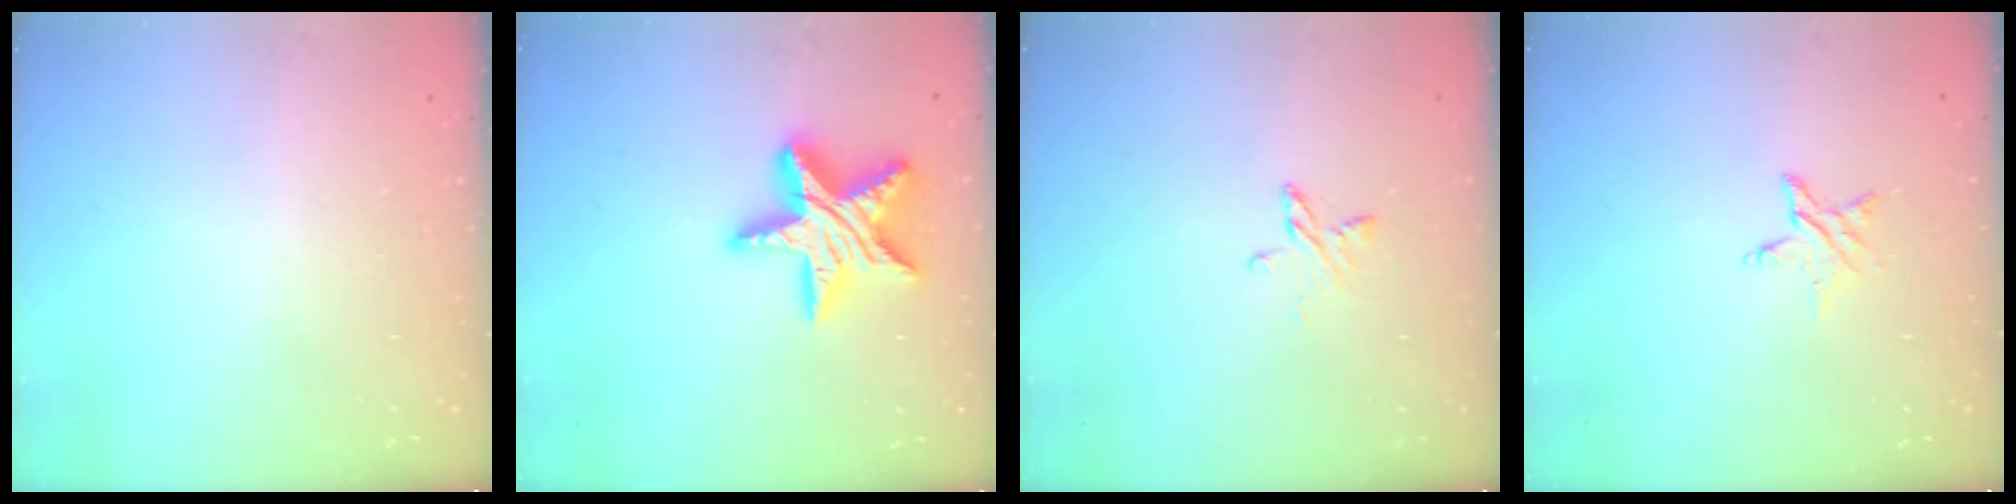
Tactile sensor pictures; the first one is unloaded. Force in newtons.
{"total": 17.4, "press": 17.3, "slide": 1.5}
{"total": 3.9, "press": 3.9, "slide": 0.3}
{"total": 3.9, "press": 3.8, "slide": 0.4}